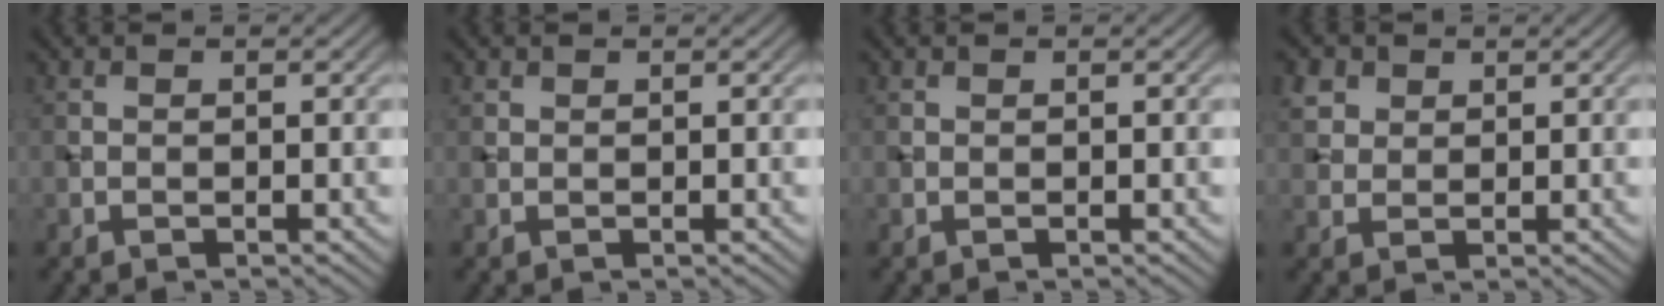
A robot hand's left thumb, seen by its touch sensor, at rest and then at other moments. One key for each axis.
{"total": 0.6, "fx": 0.5, "fy": 0.3, "fz": 0.1, "tx": -0.001, "ty": 0.000, "tz": 0.012}
{"total": 0.0}
{"total": 2.8, "fx": 1.5, "fy": 2.1, "fz": 1.0, "tx": -0.033, "ty": 0.002, "tz": 0.035}